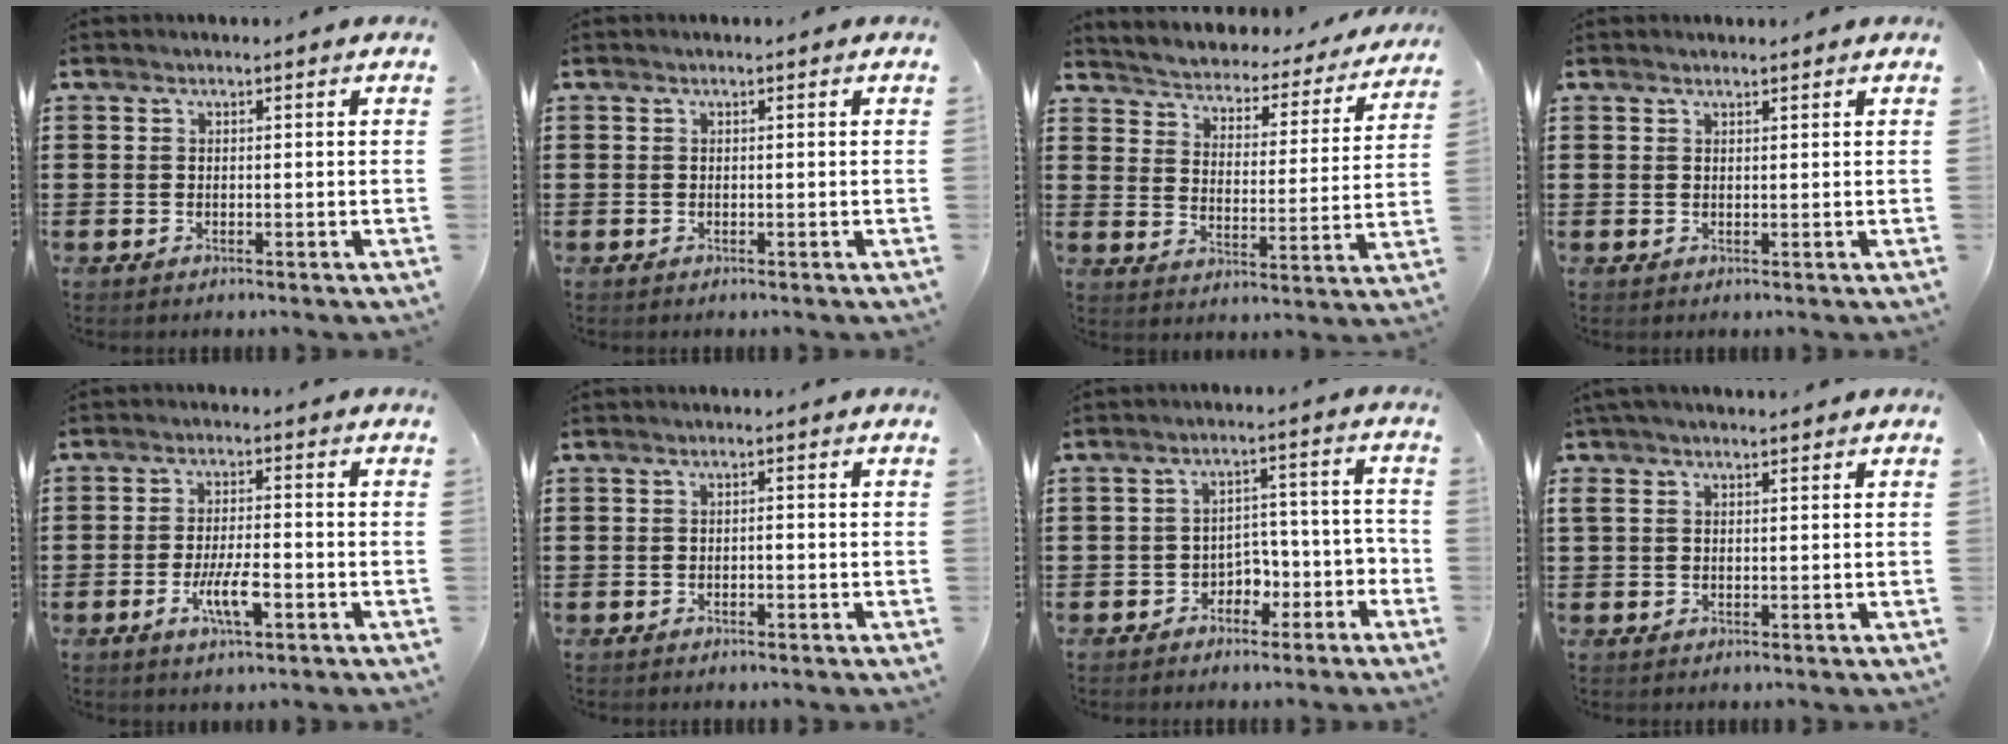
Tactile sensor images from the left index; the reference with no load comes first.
{"total": 0.0}
{"total": 2.3, "force": [2.3, 0.3, -0.1], "torque": [-0.019, -0.030, 0.027]}
{"total": 0.8, "force": [0.8, 0.1, 0.1], "torque": [-0.004, 0.000, 0.015]}
{"total": 6.0, "force": [-2.4, 1.7, 5.3], "torque": [-0.105, -0.003, -0.045]}
{"total": 0.6, "force": [-0.4, 0.2, 0.4], "torque": [-0.012, -0.003, -0.008]}
{"total": 3.9, "force": [-3.0, 2.2, 1.3], "torque": [-0.031, 0.011, -0.062]}
{"total": 1.9, "force": [1.1, 0.8, 1.4], "torque": [-0.030, 0.006, 0.019]}